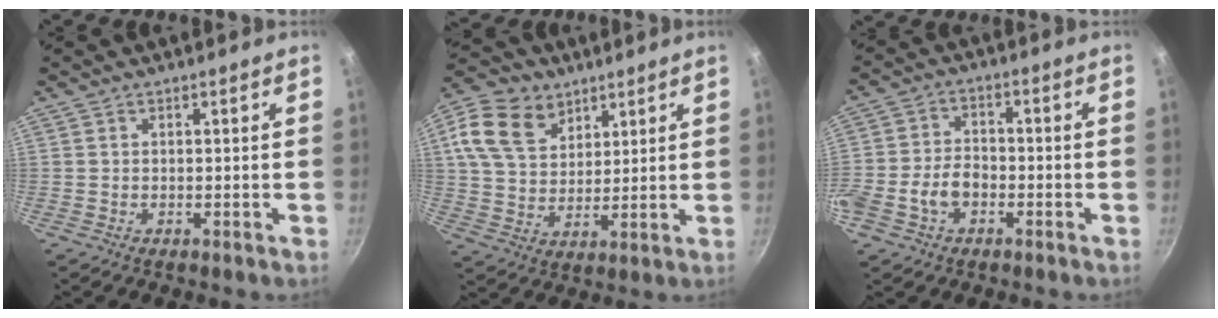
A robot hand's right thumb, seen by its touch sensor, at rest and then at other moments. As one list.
[{"total": 15.1, "force": [7.4, 10.6, 7.8], "torque": [-0.127, -0.018, 0.132]}, {"total": 7.6, "force": [-2.9, 5.2, 4.8], "torque": [-0.081, 0.032, -0.059]}]